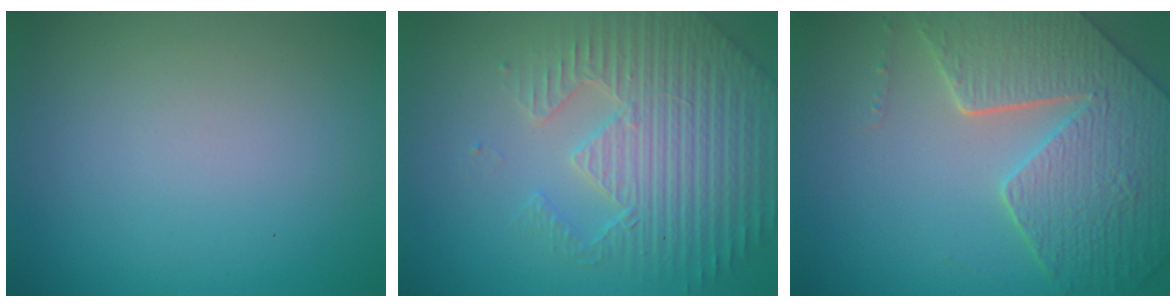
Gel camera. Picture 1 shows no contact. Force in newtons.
{"total": 5.0, "press": 4.8, "slide": 1.4}
{"total": 8.5, "press": 6.1, "slide": 5.8}